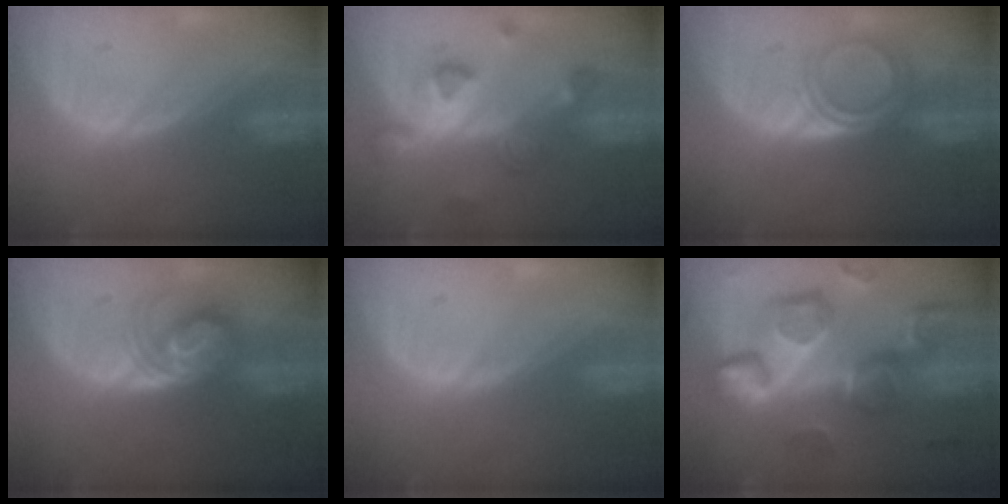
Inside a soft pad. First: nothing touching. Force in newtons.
{"total": 7.8, "press": 7.0, "slide": 3.6}
{"total": 4.8, "press": 4.0, "slide": 2.6}
{"total": 5.7, "press": 5.5, "slide": 1.5}
{"total": 0.5, "press": 0.1, "slide": 0.5}
{"total": 13.0, "press": 11.4, "slide": 6.3}